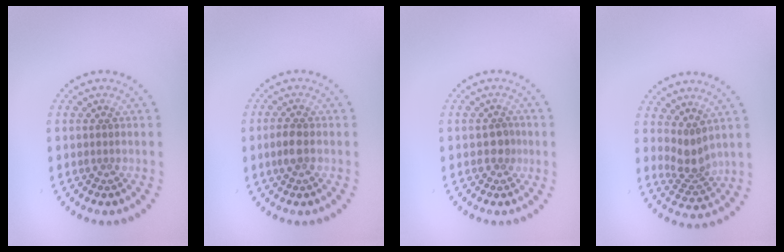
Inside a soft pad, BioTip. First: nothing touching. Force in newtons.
{"total": 1.9, "press": 1.9, "slide": 0.3}
{"total": 1.3, "press": 1.2, "slide": 0.4}
{"total": 2.7, "press": 2.1, "slide": 1.8}